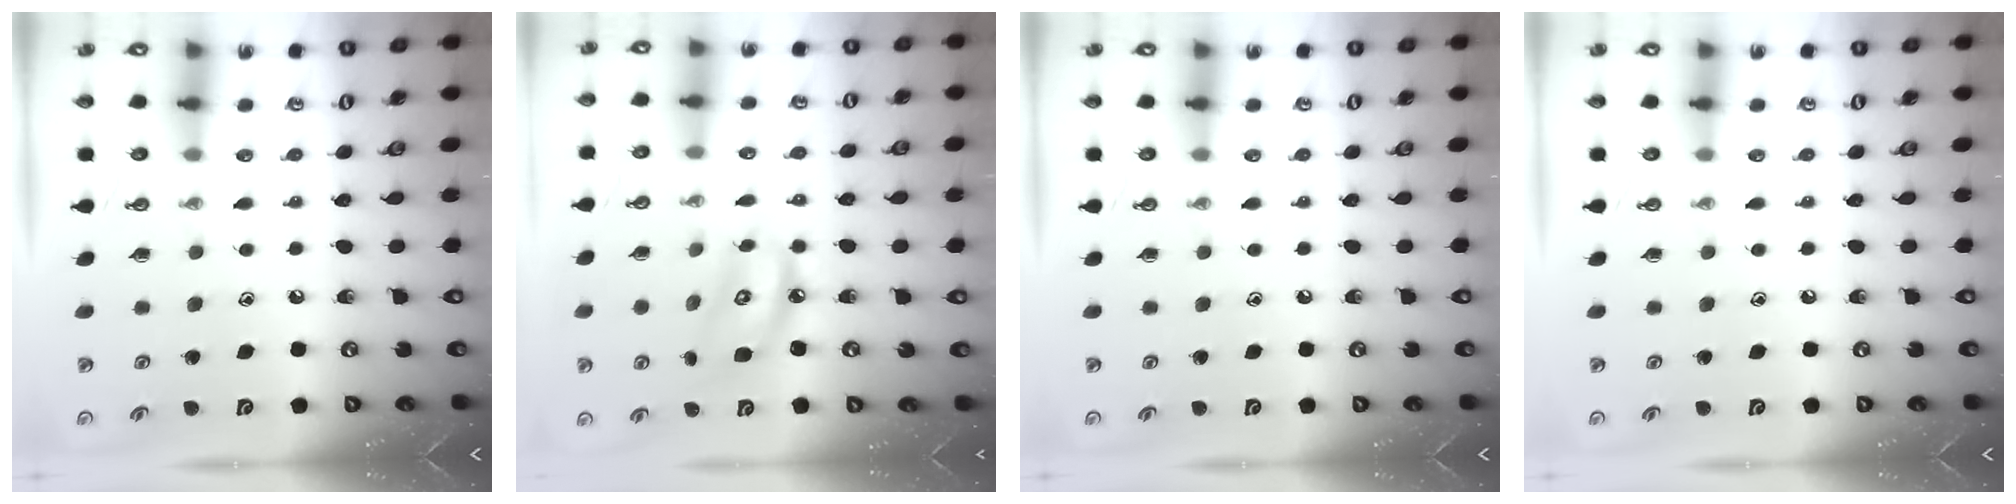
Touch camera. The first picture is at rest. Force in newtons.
{"total": 8.5, "press": 8.4, "slide": 0.8}
{"total": 0.0}
{"total": 0.0}